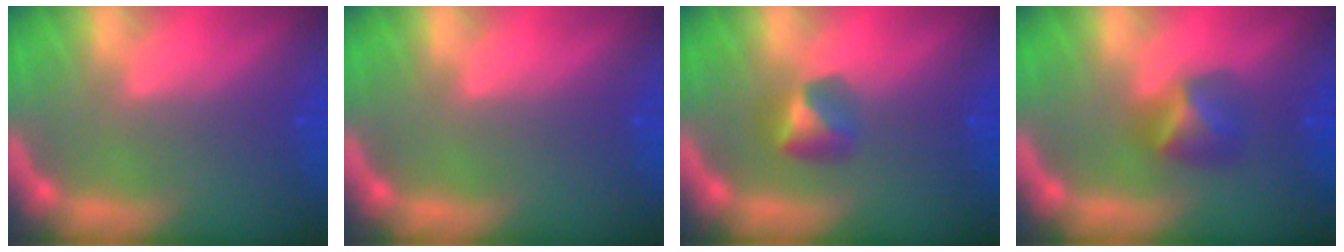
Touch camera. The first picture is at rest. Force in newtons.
{"total": 0.0}
{"total": 2.4}
{"total": 2.9}